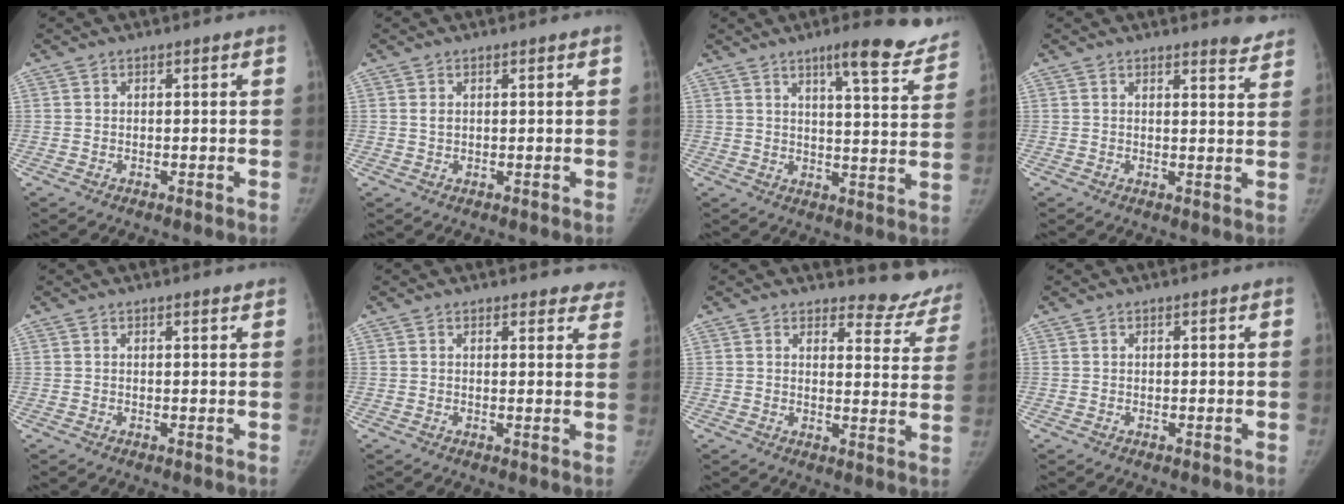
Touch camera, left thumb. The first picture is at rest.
{"total": 1.4, "force": [0.7, 0.8, 0.9], "torque": [-0.013, -0.004, 0.016]}
{"total": 14.0, "force": [10.5, 2.5, 8.9], "torque": [-0.088, -0.056, 0.131]}
{"total": 4.6, "force": [4.4, 0.7, 1.2], "torque": [-0.003, -0.034, 0.040]}
{"total": 1.0, "force": [0.8, 0.2, 0.5], "torque": [-0.006, -0.004, 0.013]}
{"total": 4.8, "force": [4.4, 1.7, 0.9], "torque": [0.025, -0.017, 0.034]}
{"total": 9.7, "force": [9.1, 3.2, 0.5], "torque": [0.037, -0.086, 0.085]}
{"total": 0.0}